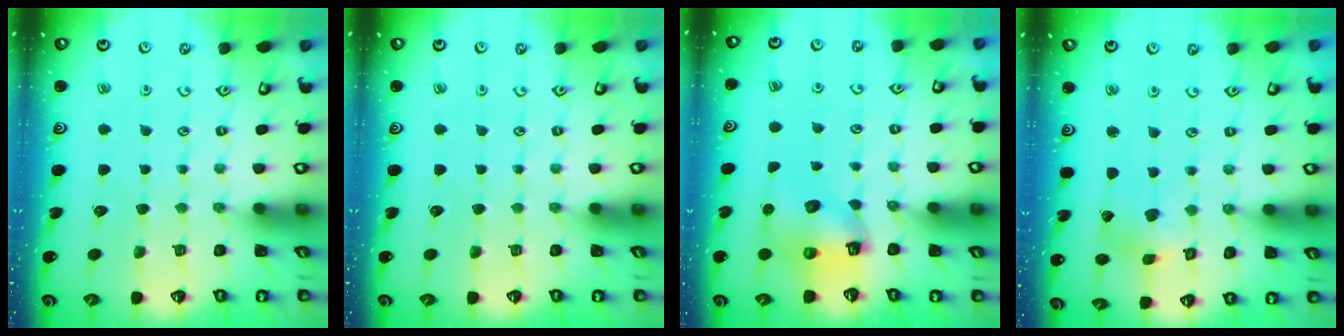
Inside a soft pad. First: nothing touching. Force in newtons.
{"total": 0.0}
{"total": 7.3, "press": 7.3, "slide": 0.9}
{"total": 2.6, "press": 2.6, "slide": 0.5}